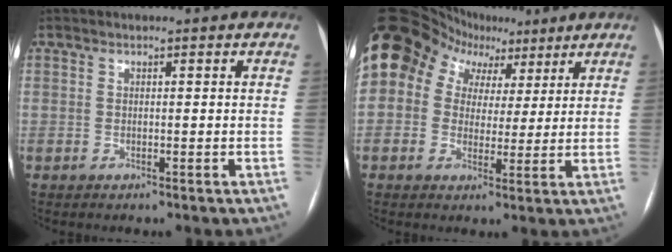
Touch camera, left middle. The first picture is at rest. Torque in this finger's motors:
{"motor_torque": [2.02, -0.12, 1.06, 0.21]}